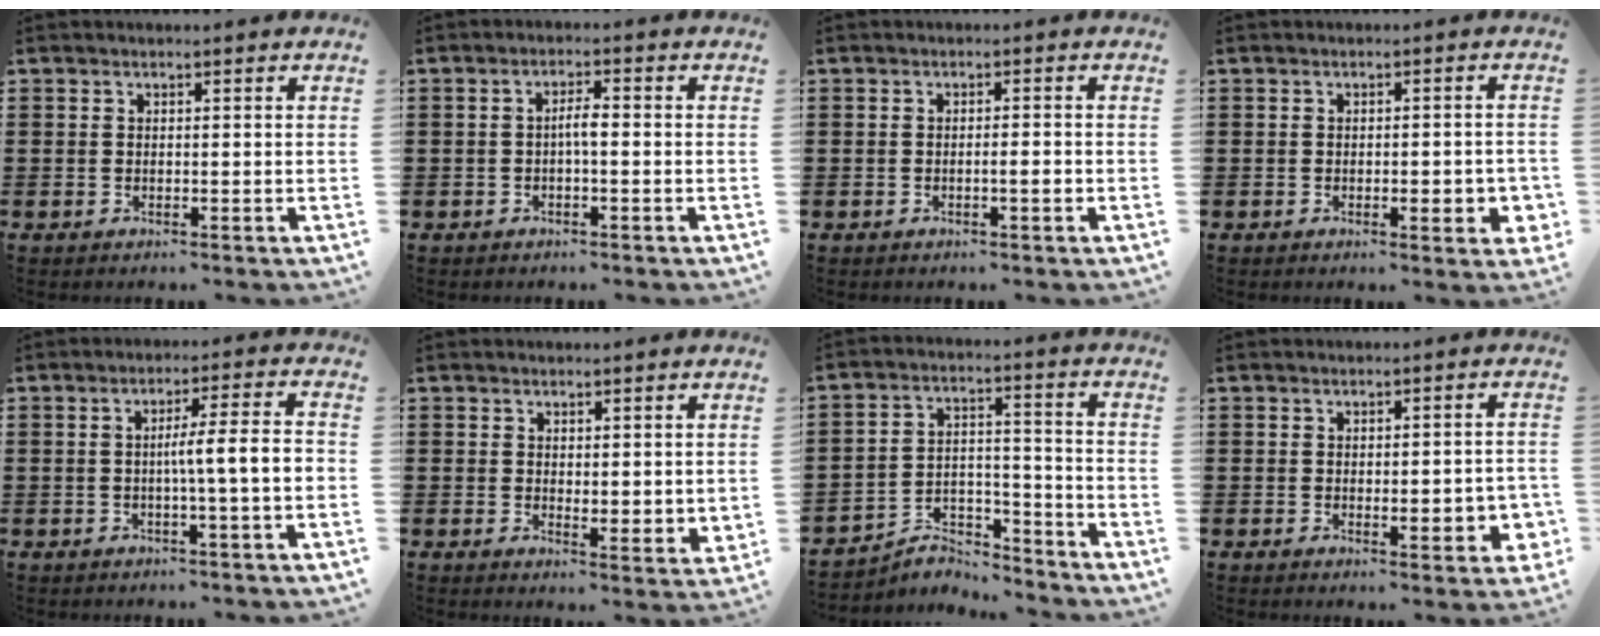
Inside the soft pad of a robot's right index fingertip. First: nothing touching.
{"total": 2.3, "force": [-0.4, 0.4, 2.2], "torque": [-0.041, 0.003, -0.009]}
{"total": 1.6, "force": [-0.5, 0.2, 1.5], "torque": [-0.024, 0.001, -0.009]}
{"total": 3.1, "force": [-0.8, 0.9, 2.9], "torque": [-0.037, -0.001, -0.015]}
{"total": 5.5, "force": [-0.6, 0.1, 5.5], "torque": [-0.099, 0.002, -0.017]}
{"total": 2.3, "force": [2.0, 0.9, 0.4], "torque": [-0.005, 0.002, 0.037]}
{"total": 5.4, "force": [-5.2, 1.2, 1.0], "torque": [-0.017, 0.008, -0.103]}
{"total": 3.7, "force": [-0.5, 1.3, 3.4], "torque": [-0.048, 0.002, -0.009]}